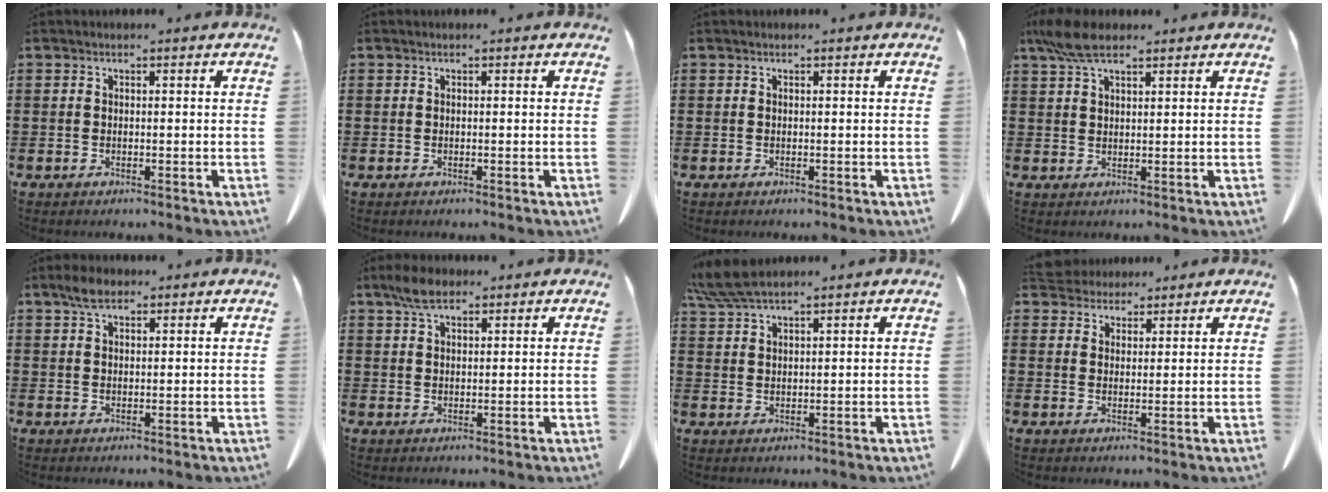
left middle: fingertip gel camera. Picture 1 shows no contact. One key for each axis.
{"total": 0.0}
{"total": 0.0}
{"total": 5.6, "fx": 3.8, "fy": 1.9, "fz": 3.7, "tx": -0.083, "ty": 0.002, "tz": 0.073}
{"total": 3.2, "fx": 2.2, "fy": 1.4, "fz": 1.9, "tx": -0.043, "ty": 0.005, "tz": 0.041}
{"total": 4.3, "fx": 3.0, "fy": 1.7, "fz": 2.6, "tx": -0.059, "ty": 0.005, "tz": 0.056}
{"total": 5.2, "fx": 4.3, "fy": 0.6, "fz": 2.8, "tx": -0.067, "ty": -0.007, "tz": 0.083}
{"total": 3.6, "fx": 3.4, "fy": 1.1, "fz": 0.0, "tx": -0.014, "ty": -0.007, "tz": 0.066}